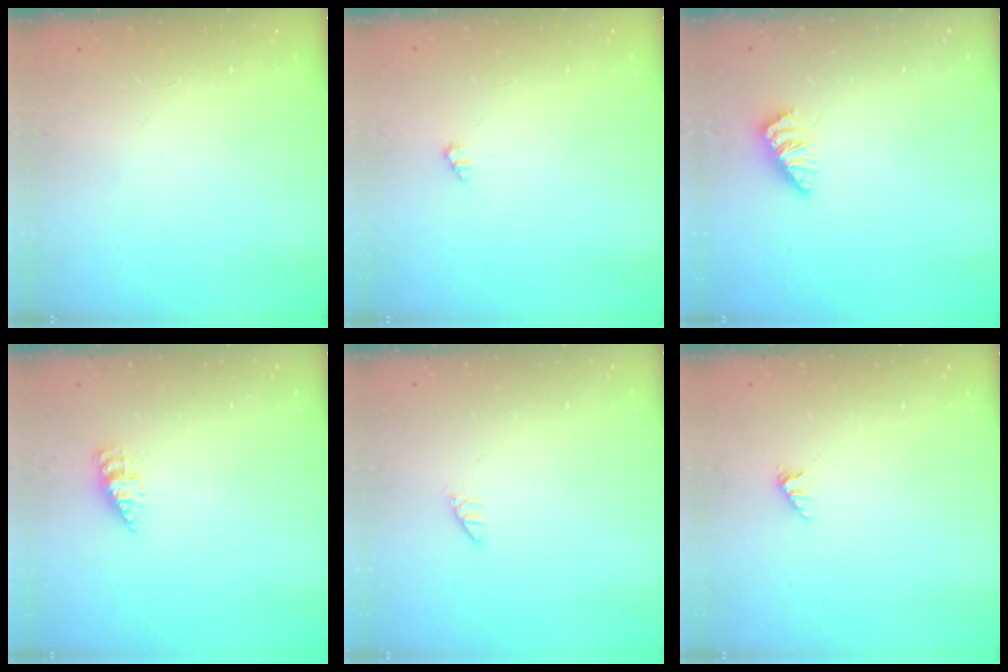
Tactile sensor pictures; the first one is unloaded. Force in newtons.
{"total": 1.0, "press": 1.0, "slide": 0.2}
{"total": 0.7, "press": 0.7, "slide": 0.1}
{"total": 2.2, "press": 2.2, "slide": 0.3}
{"total": 0.0}
{"total": 1.7, "press": 1.7, "slide": 0.3}